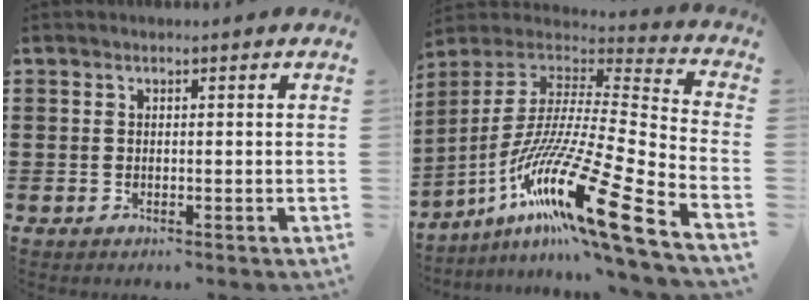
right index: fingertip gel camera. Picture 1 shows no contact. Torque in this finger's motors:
{"motor_torque": [-1.01, 1.13, 1.05, 0.21]}